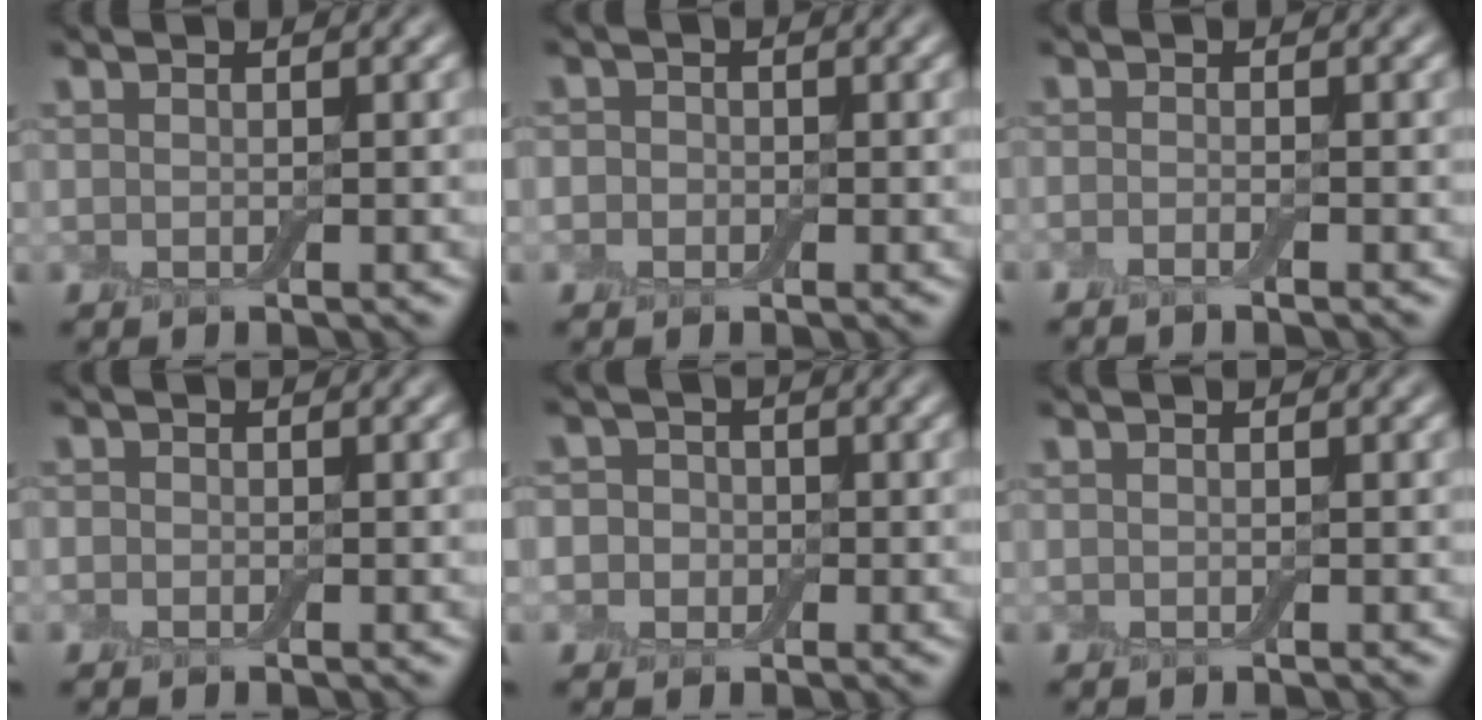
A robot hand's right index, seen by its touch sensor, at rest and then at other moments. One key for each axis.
{"total": 1.6, "fx": -0.1, "fy": 1.5, "fz": 0.5, "tx": 0.007, "ty": 0.008, "tz": -0.021}
{"total": 1.0, "fx": -0.7, "fy": 0.2, "fz": 0.7, "tx": -0.017, "ty": -0.004, "tz": -0.017}
{"total": 0.7, "fx": -0.2, "fy": 0.6, "fz": 0.2, "tx": -0.001, "ty": -0.001, "tz": -0.006}
{"total": 4.5, "fx": 0.4, "fy": 4.1, "fz": 1.7, "tx": -0.008, "ty": 0.037, "tz": -0.042}
{"total": 0.0}